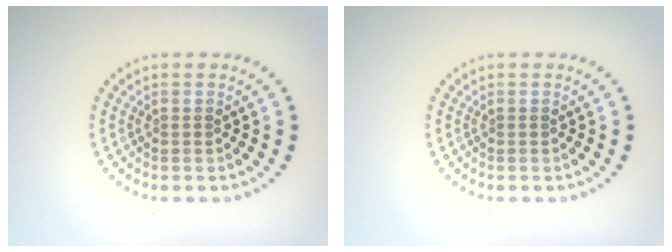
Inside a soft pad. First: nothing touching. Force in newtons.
{"total": 0.0}